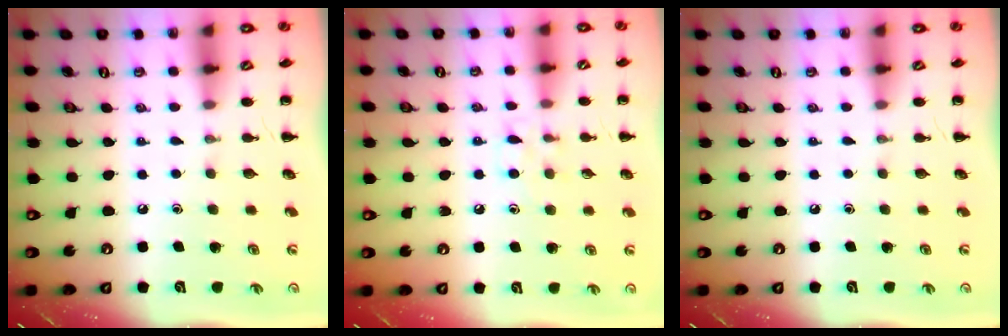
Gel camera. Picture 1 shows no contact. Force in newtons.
{"total": 6.0, "press": 5.7, "slide": 1.9}
{"total": 0.0}